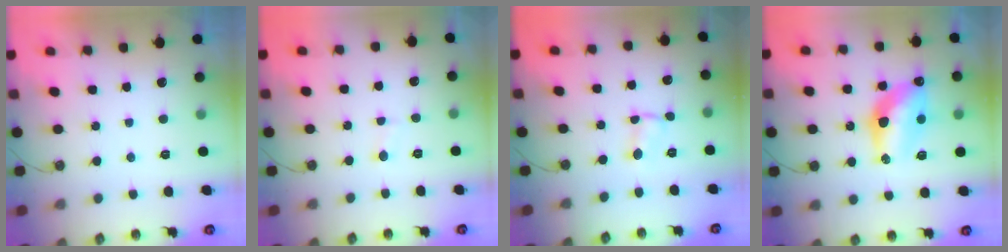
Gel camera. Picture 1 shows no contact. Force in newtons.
{"total": 1.7, "press": 1.6, "slide": 0.6}
{"total": 1.1, "press": 1.1, "slide": 0.2}
{"total": 11.7, "press": 11.6, "slide": 0.8}